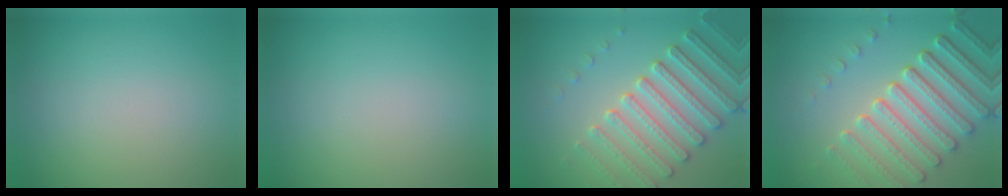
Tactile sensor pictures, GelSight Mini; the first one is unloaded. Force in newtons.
{"total": 0.0}
{"total": 5.1, "press": 4.8, "slide": 1.7}
{"total": 7.5, "press": 5.7, "slide": 4.9}